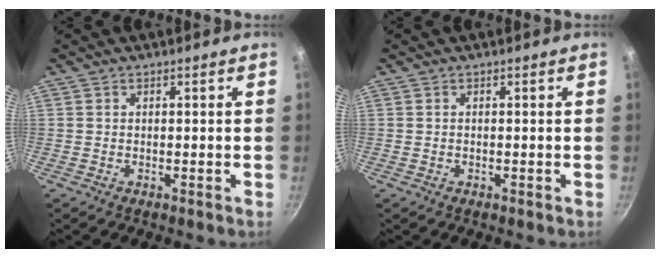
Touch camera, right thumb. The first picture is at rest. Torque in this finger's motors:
{"motor_torque": [0.24, -0.11, 0.18, -0.30, -0.03]}